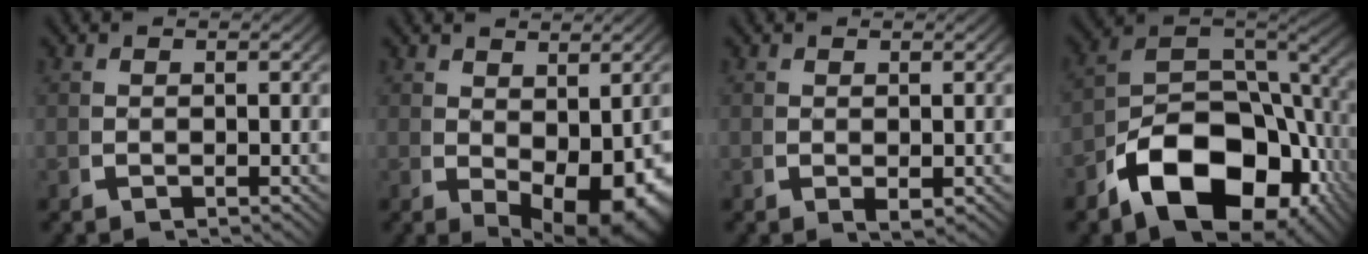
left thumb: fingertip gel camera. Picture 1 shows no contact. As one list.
[{"total": 7.0, "force": [-0.7, 4.2, 5.6], "torque": [-0.095, -0.039, 0.018]}, {"total": 0.8, "force": [0.3, 0.4, 0.6], "torque": [-0.014, -0.005, 0.010]}, {"total": 15.7, "force": [-3.7, 10.3, 11.2], "torque": [-0.215, -0.063, -0.035]}]